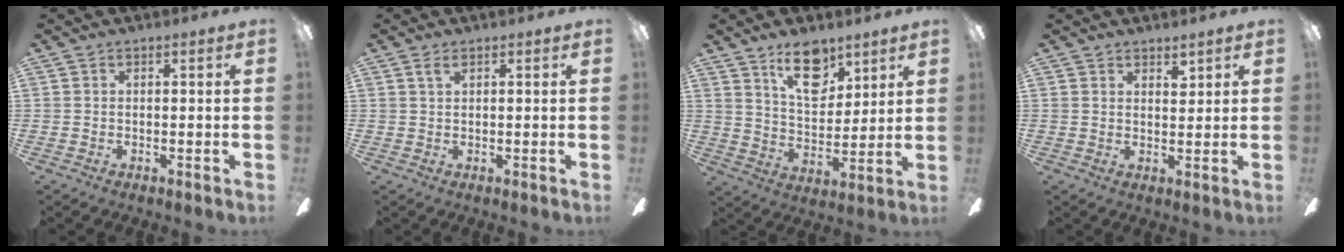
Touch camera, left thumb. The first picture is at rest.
{"total": 1.8, "force": [1.2, 0.7, 1.2], "torque": [-0.028, 0.000, 0.021]}
{"total": 13.5, "force": [8.7, 7.1, 7.5], "torque": [-0.105, -0.039, 0.153]}
{"total": 3.2, "force": [2.9, 1.3, 0.7], "torque": [0.005, -0.021, 0.050]}